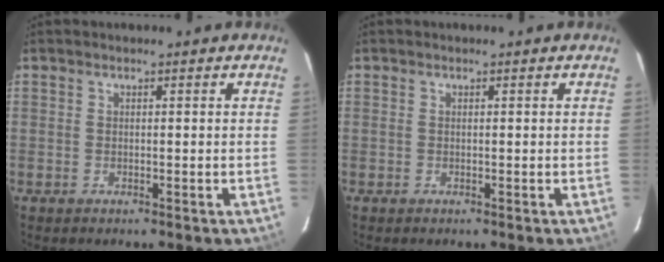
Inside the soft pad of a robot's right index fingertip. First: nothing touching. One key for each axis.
{"total": 0.0}